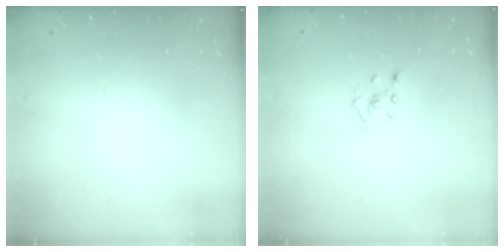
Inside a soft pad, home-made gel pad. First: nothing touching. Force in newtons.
{"total": 1.6, "press": 1.4, "slide": 0.9}